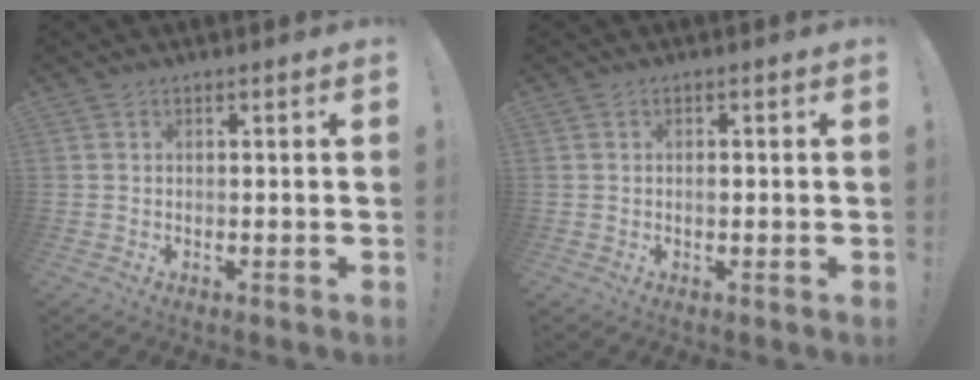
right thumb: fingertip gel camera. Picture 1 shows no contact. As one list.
[{"total": 0.6, "force": [-0.3, 0.4, 0.4], "torque": [0.002, -0.003, -0.008]}]